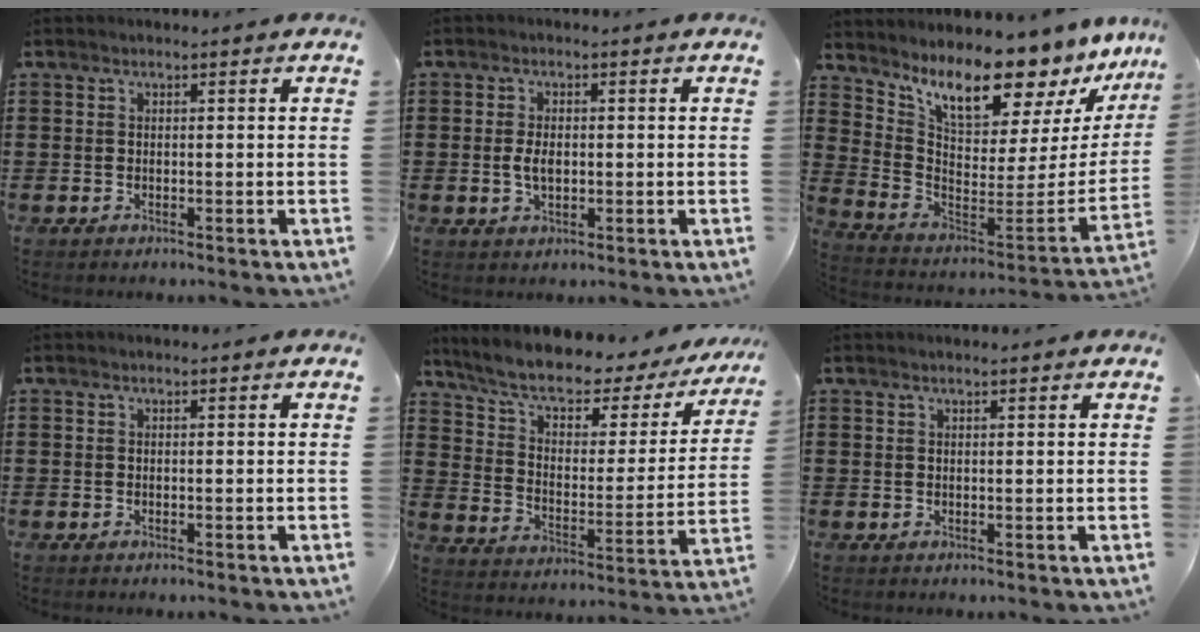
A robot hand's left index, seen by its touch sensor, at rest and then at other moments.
{"total": 3.3, "force": [-0.1, 1.7, 2.8], "torque": [-0.061, 0.003, -0.005]}
{"total": 11.5, "force": [8.9, 3.4, 6.3], "torque": [-0.140, -0.069, 0.153]}
{"total": 0.0}
{"total": 7.3, "force": [5.5, 2.4, 4.2], "torque": [-0.104, -0.036, 0.090]}
{"total": 0.7, "force": [0.6, 0.0, 0.5], "torque": [-0.009, 0.000, 0.011]}